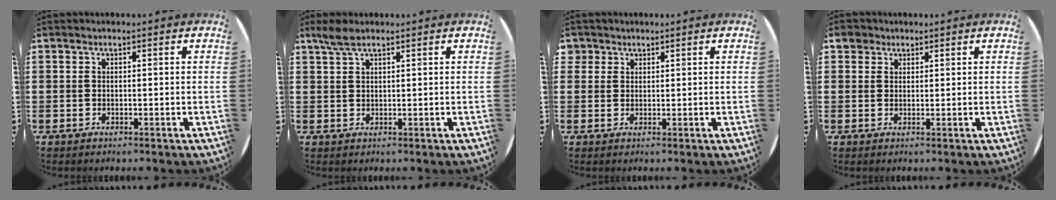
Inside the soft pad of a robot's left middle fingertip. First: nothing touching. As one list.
[{"total": 2.5, "force": [2.0, 0.5, 1.5], "torque": [-0.034, 0.004, 0.036]}, {"total": 1.2, "force": [1.0, 0.7, 0.1], "torque": [-0.003, 0.003, 0.021]}, {"total": 2.3, "force": [1.7, 1.5, 0.3], "torque": [0.005, 0.001, 0.030]}]